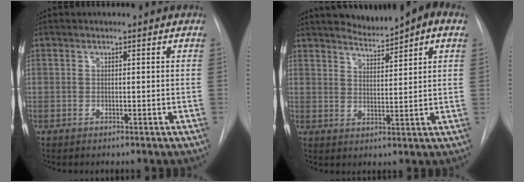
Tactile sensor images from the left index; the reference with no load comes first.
{"total": 7.3, "force": [6.0, 0.9, 4.0], "torque": [-0.061, 0.012, 0.091]}